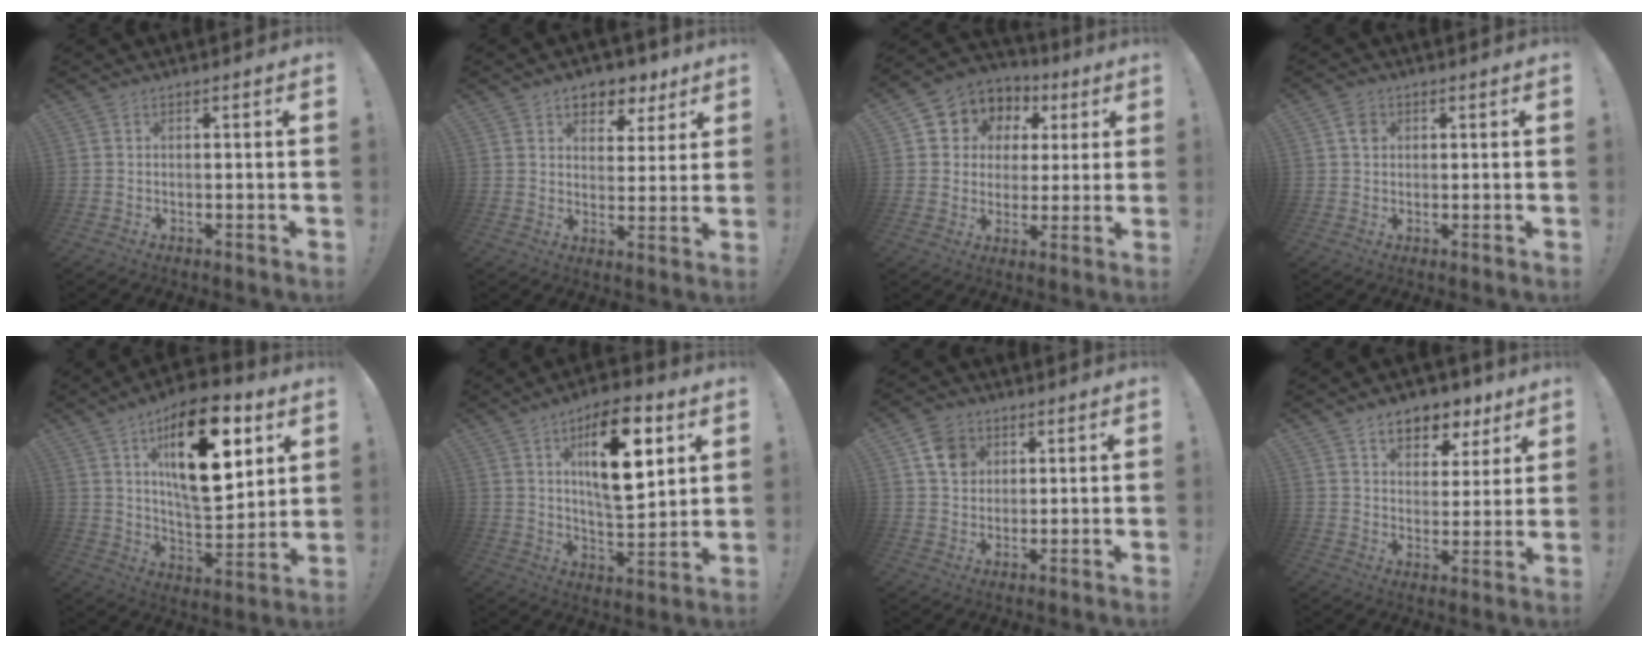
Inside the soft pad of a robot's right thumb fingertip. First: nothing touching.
{"total": 7.1, "force": [4.7, 4.9, 2.2], "torque": [-0.018, -0.033, 0.089]}
{"total": 7.8, "force": [1.8, 7.2, 2.2], "torque": [-0.032, -0.016, 0.039]}
{"total": 3.2, "force": [1.0, 2.6, 1.7], "torque": [-0.021, 0.001, 0.017]}
{"total": 23.2, "force": [9.5, 10.0, 18.6], "torque": [-0.285, -0.035, 0.152]}
{"total": 18.0, "force": [7.2, 7.3, 14.8], "torque": [-0.217, -0.018, 0.109]}
{"total": 8.1, "force": [3.7, 6.6, 2.9], "torque": [-0.038, -0.013, 0.074]}
{"total": 8.9, "force": [6.0, 5.6, 3.4], "torque": [-0.043, -0.041, 0.111]}